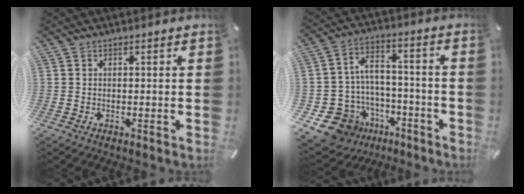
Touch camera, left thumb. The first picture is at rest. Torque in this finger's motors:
{"motor_torque": [0.90, 1.06, -0.01, 0.25, 0.06]}